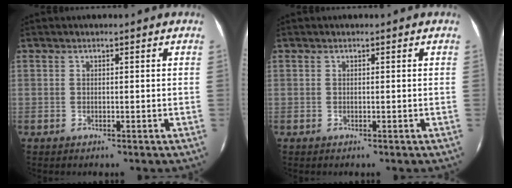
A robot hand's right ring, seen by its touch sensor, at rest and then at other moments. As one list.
[{"total": 0.0}]